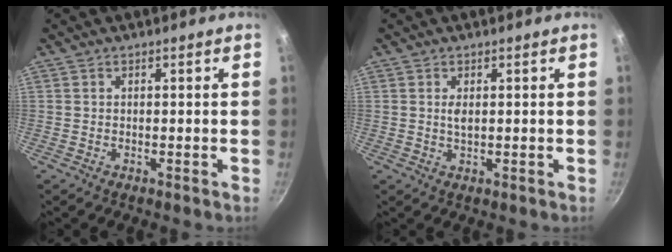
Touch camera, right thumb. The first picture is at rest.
{"total": 1.8, "force": [0.4, 0.8, 1.5], "torque": [-0.028, 0.000, 0.010]}